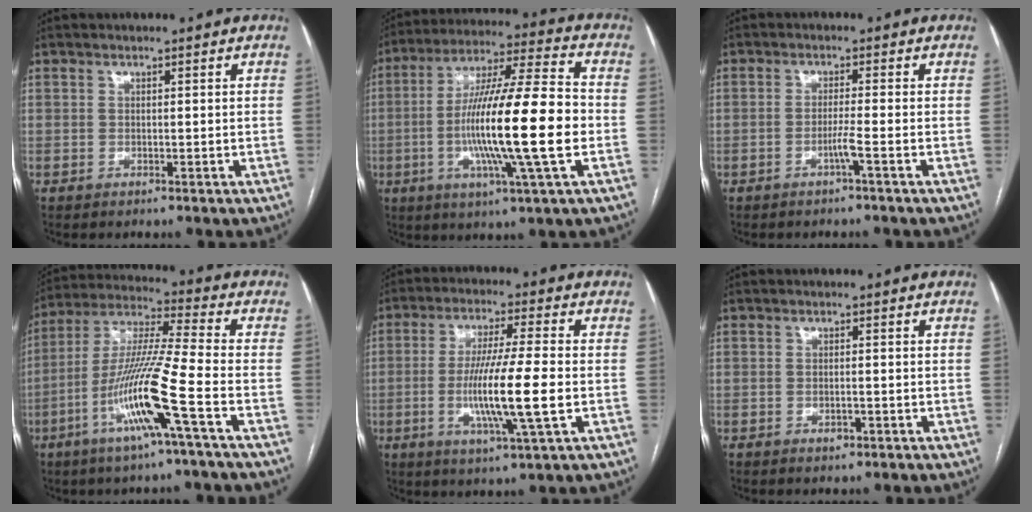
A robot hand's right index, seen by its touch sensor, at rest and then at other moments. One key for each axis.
{"total": 18.7, "fx": -3.0, "fy": 0.4, "fz": 18.4, "tx": -0.329, "ty": -0.006, "tz": -0.058}
{"total": 2.1, "fx": -1.1, "fy": -0.7, "fz": 1.7, "tx": -0.033, "ty": -0.002, "tz": -0.022}
{"total": 14.5, "fx": -5.7, "fy": -1.1, "fz": 13.3, "tx": -0.268, "ty": -0.007, "tz": -0.113}
{"total": 12.0, "fx": -2.1, "fy": -0.1, "fz": 11.8, "tx": -0.222, "ty": -0.014, "tz": -0.042}
{"total": 1.3, "fx": -0.6, "fy": 0.5, "fz": 1.0, "tx": -0.019, "ty": -0.001, "tz": -0.005}